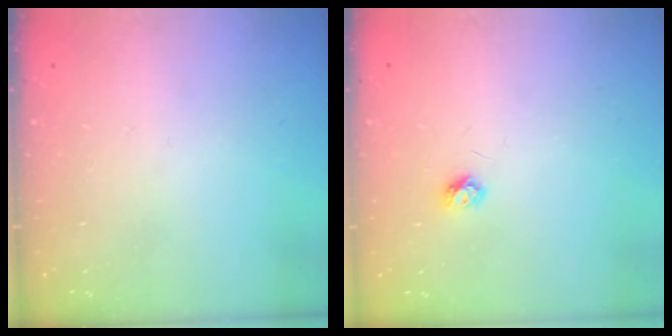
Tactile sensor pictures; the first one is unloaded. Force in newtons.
{"total": 3.7, "press": 3.7, "slide": 0.5}